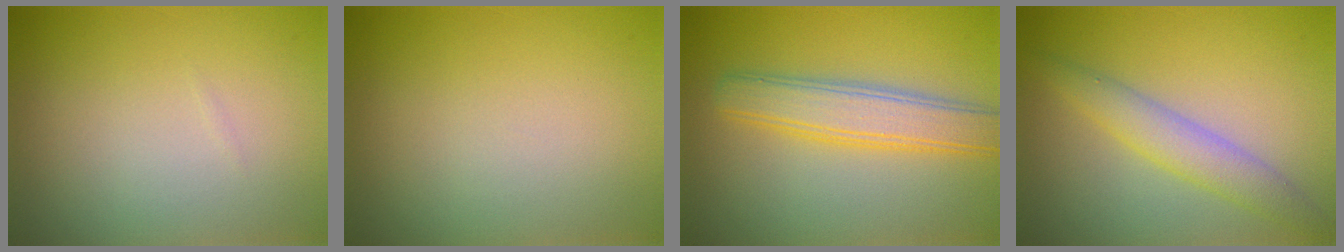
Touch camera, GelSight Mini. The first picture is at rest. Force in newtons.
{"total": 0.0}
{"total": 4.5, "press": 4.5, "slide": 0.1}
{"total": 3.2, "press": 3.2, "slide": 0.1}